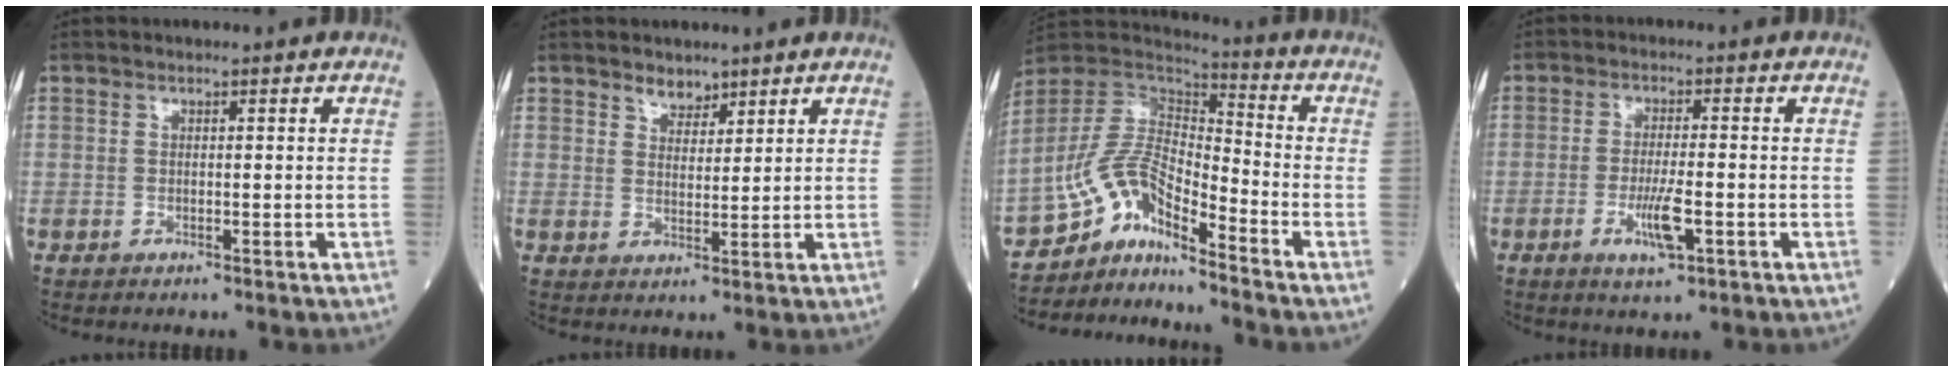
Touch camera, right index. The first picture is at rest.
{"total": 2.8, "force": [2.4, 1.4, 0.7], "torque": [-0.011, -0.003, 0.040]}
{"total": 10.0, "force": [-8.9, 1.5, 4.4], "torque": [-0.097, 0.029, -0.175]}
{"total": 5.4, "force": [-2.0, 0.8, 4.9], "torque": [-0.096, -0.007, -0.034]}